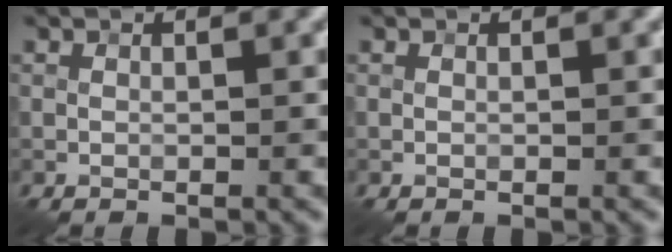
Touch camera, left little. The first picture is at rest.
{"total": 0.0}